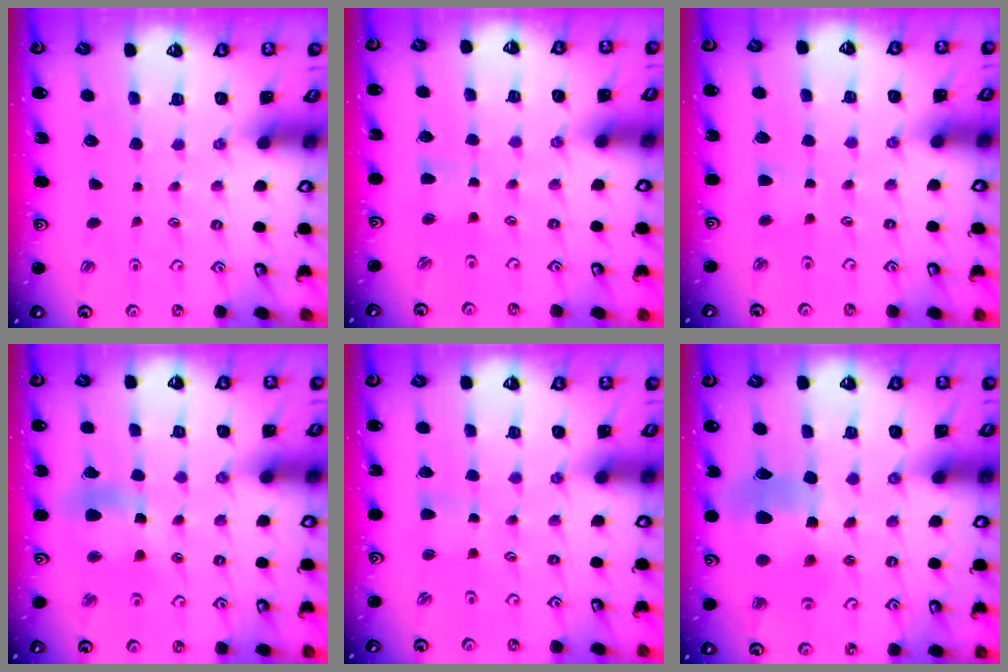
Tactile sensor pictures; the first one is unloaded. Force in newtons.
{"total": 2.5, "press": 2.5, "slide": 0.3}
{"total": 2.5, "press": 2.5, "slide": 0.3}
{"total": 11.1, "press": 11.0, "slide": 1.5}
{"total": 1.2, "press": 1.2, "slide": 0.2}
{"total": 12.4, "press": 12.3, "slide": 1.8}